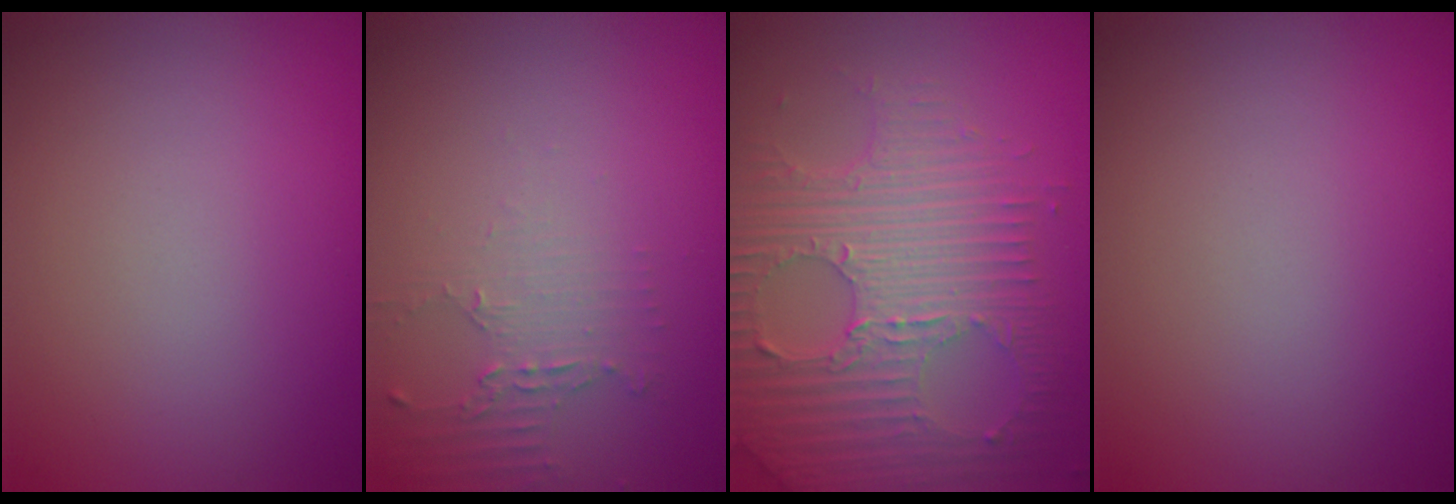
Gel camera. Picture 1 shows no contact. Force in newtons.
{"total": 2.0, "press": 1.5, "slide": 1.3}
{"total": 7.5, "press": 5.2, "slide": 5.4}
{"total": 0.0}